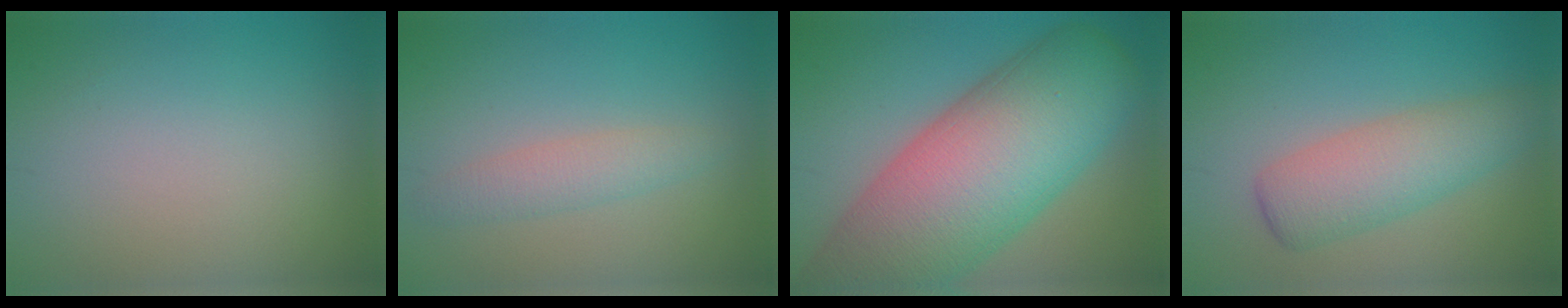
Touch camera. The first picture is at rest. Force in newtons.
{"total": 2.5, "press": 2.5, "slide": 0.2}
{"total": 16.8, "press": 16.8, "slide": 0.8}
{"total": 5.2, "press": 5.2, "slide": 0.1}